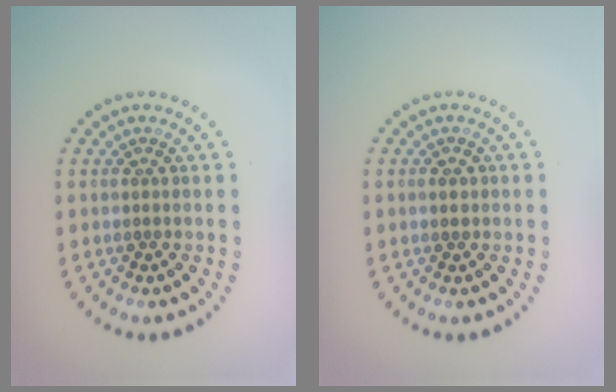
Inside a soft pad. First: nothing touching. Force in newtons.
{"total": 1.3, "press": 1.2, "slide": 0.3}